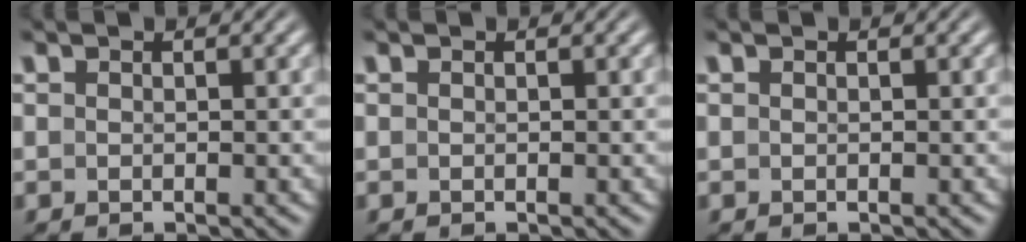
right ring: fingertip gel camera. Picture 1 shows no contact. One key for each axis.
{"total": 0.0}
{"total": 0.0}